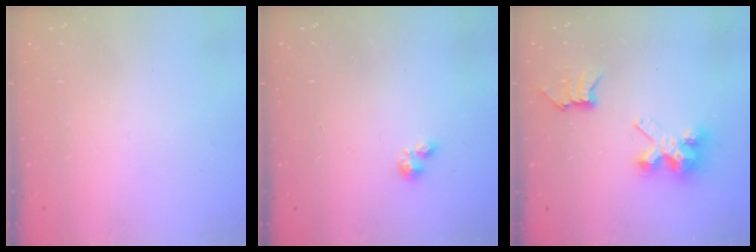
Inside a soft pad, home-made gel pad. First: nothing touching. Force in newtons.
{"total": 0.7, "press": 0.6, "slide": 0.2}
{"total": 7.6, "press": 7.6, "slide": 0.2}